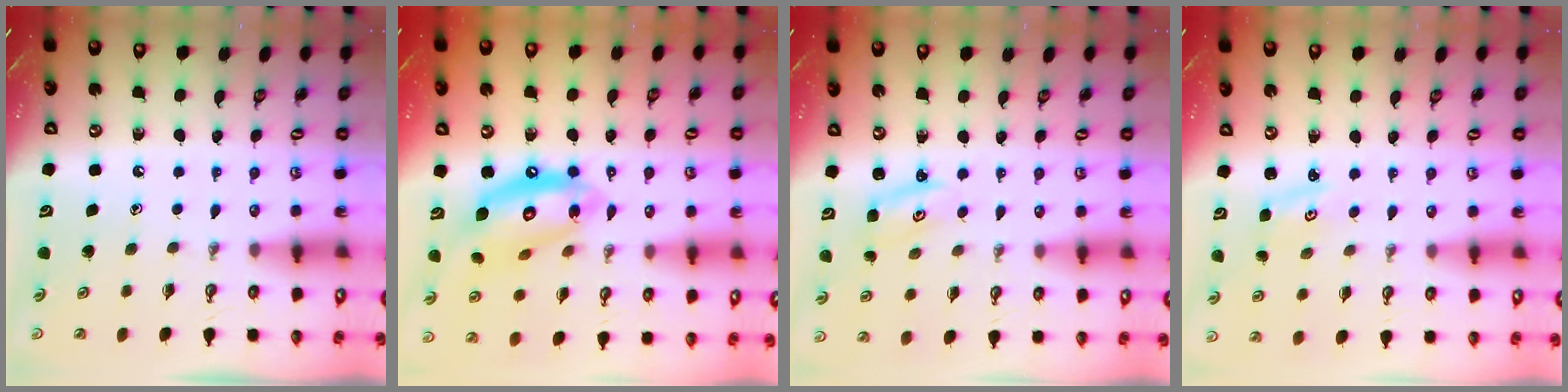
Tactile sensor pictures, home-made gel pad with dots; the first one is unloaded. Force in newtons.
{"total": 15.2, "press": 15.1, "slide": 1.2}
{"total": 2.2, "press": 2.2, "slide": 0.2}
{"total": 1.1, "press": 1.1, "slide": 0.3}